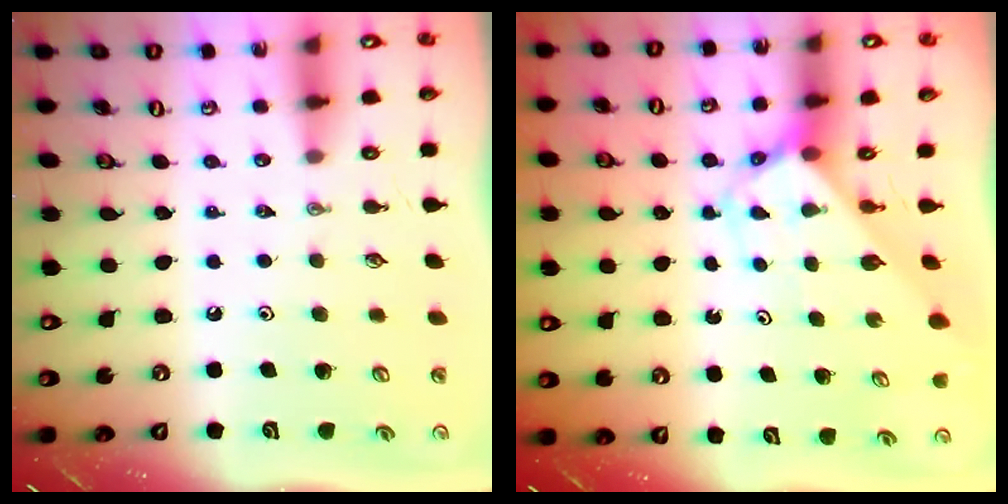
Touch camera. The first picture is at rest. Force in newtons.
{"total": 2.9, "press": 2.9, "slide": 0.2}